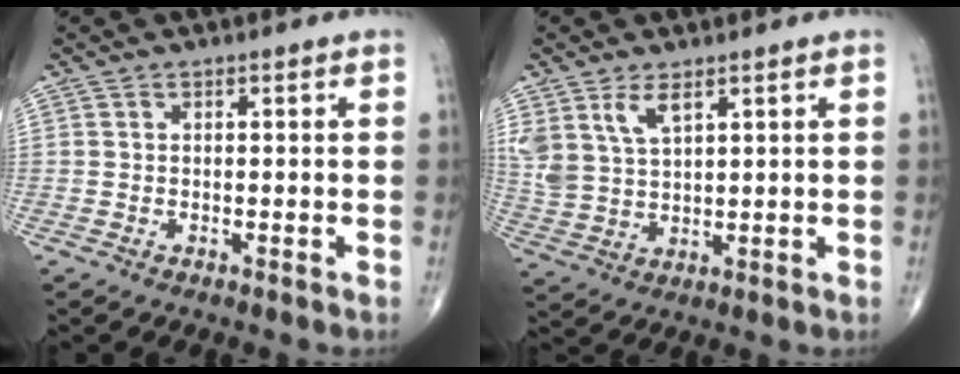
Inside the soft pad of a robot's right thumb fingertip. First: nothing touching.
{"total": 6.6, "force": [3.9, 3.1, 4.4], "torque": [-0.085, -0.015, 0.087]}